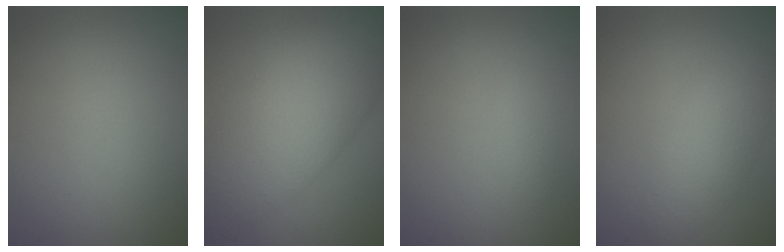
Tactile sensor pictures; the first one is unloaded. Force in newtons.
{"total": 9.3, "press": 9.3, "slide": 0.3}
{"total": 0.8, "press": 0.8, "slide": 0.0}
{"total": 2.8, "press": 2.8, "slide": 0.1}